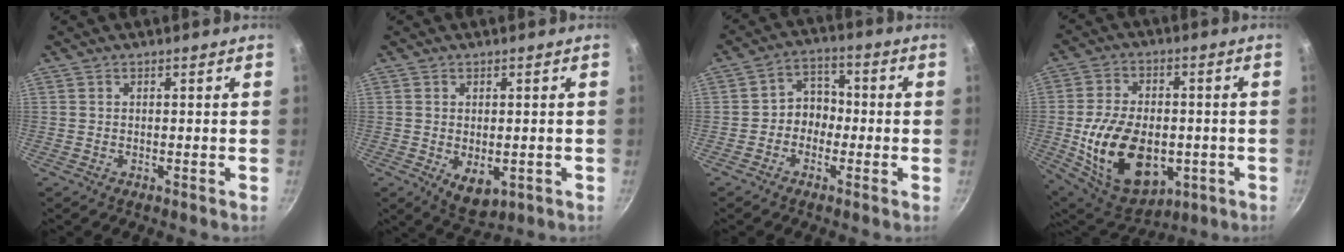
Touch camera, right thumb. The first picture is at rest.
{"total": 5.6, "force": [-1.1, 3.5, 4.3], "torque": [-0.056, -0.013, -0.005]}
{"total": 5.8, "force": [-1.3, 4.9, 2.9], "torque": [-0.003, 0.029, -0.034]}
{"total": 20.0, "force": [-3.6, 12.9, 14.9], "torque": [-0.244, 0.005, -0.041]}